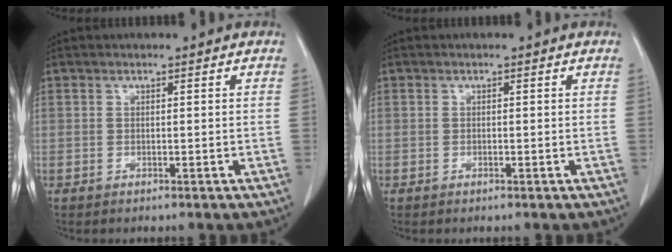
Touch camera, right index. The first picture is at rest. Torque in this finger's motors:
{"motor_torque": [0.04, -0.02, 0.01, 0.01]}